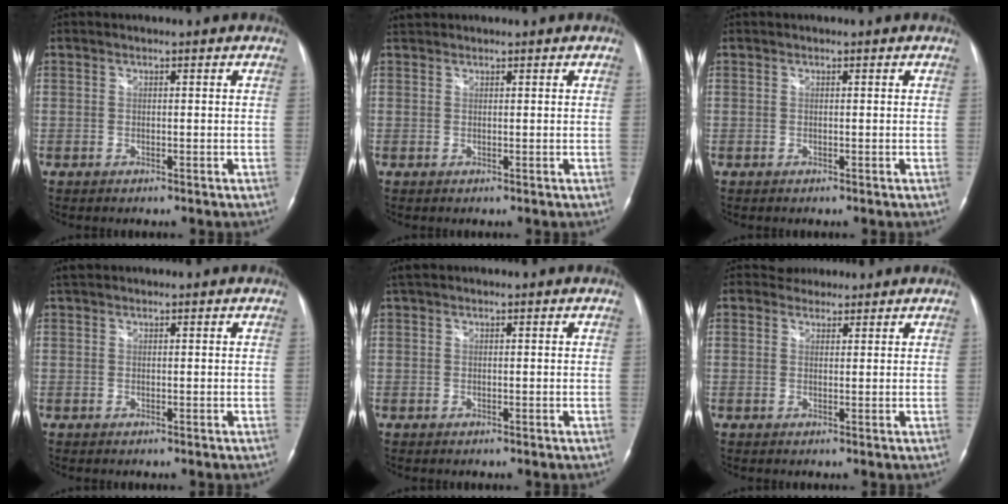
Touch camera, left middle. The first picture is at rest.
{"total": 1.2, "force": [1.2, 0.4, 0.0], "torque": [-0.008, 0.014, 0.024]}
{"total": 0.0}
{"total": 1.6, "force": [1.4, 0.6, 0.5], "torque": [-0.014, 0.020, 0.026]}
{"total": 1.7, "force": [1.4, 0.5, 0.9], "torque": [-0.021, 0.025, 0.027]}
{"total": 2.2, "force": [1.8, 1.0, -0.6], "torque": [0.013, 0.009, 0.026]}